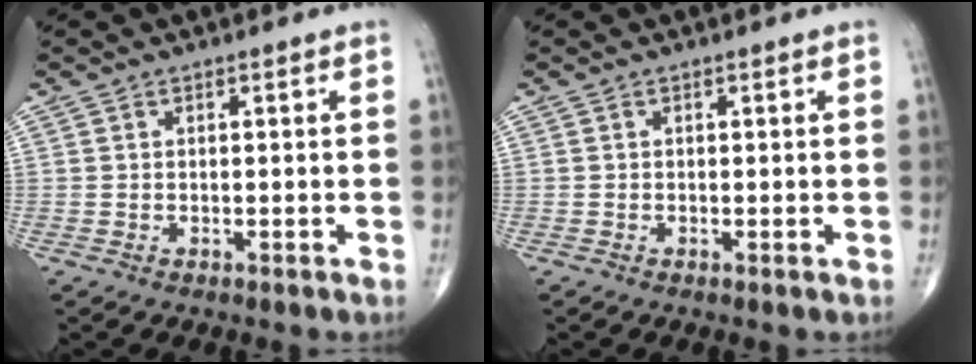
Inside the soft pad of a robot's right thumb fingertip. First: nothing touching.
{"total": 0.0}